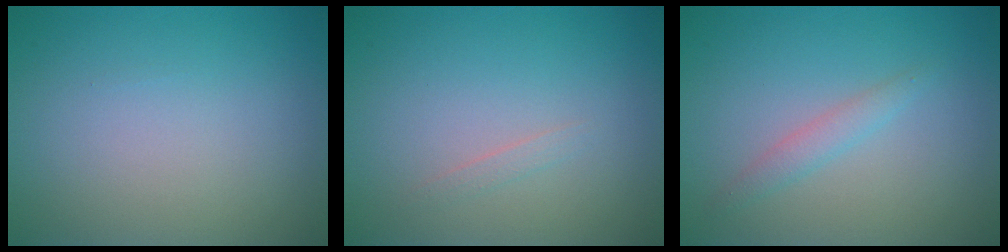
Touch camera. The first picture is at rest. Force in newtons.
{"total": 0.6, "press": 0.6, "slide": 0.0}
{"total": 1.4, "press": 1.4, "slide": 0.1}